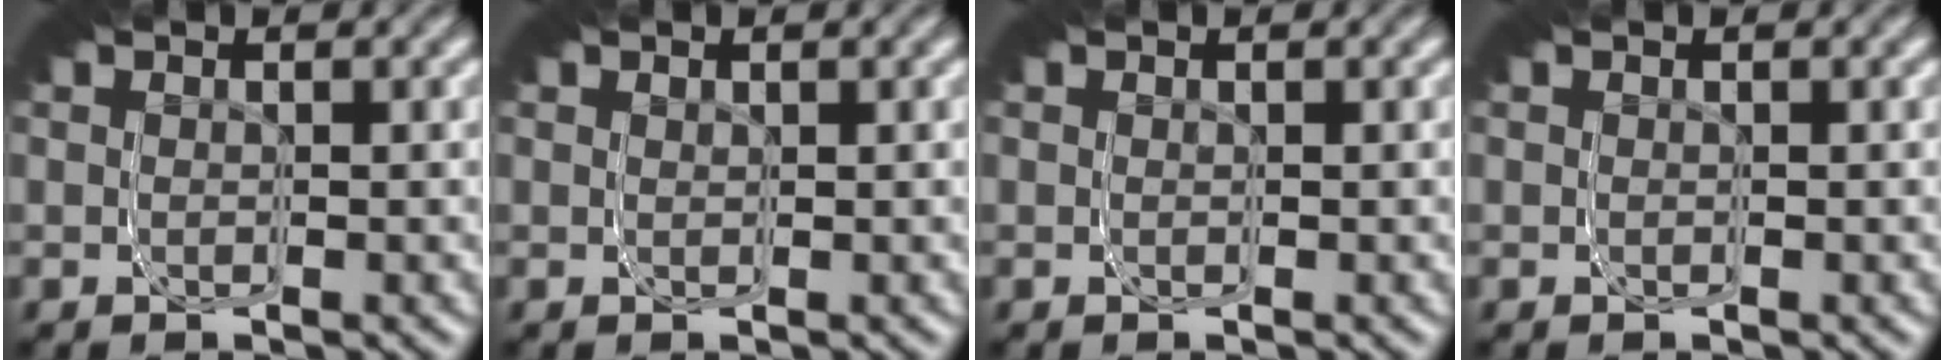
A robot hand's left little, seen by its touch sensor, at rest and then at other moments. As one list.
[{"total": 0.5, "force": [0.3, 0.4, 0.1], "torque": [-0.008, -0.003, 0.004]}, {"total": 0.0}, {"total": 0.0}]